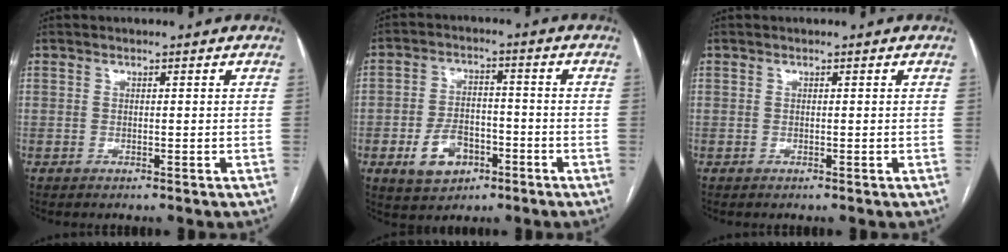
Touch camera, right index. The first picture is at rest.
{"total": 7.7, "force": [-3.3, 5.1, 4.7], "torque": [-0.092, 0.008, -0.050]}
{"total": 0.0}